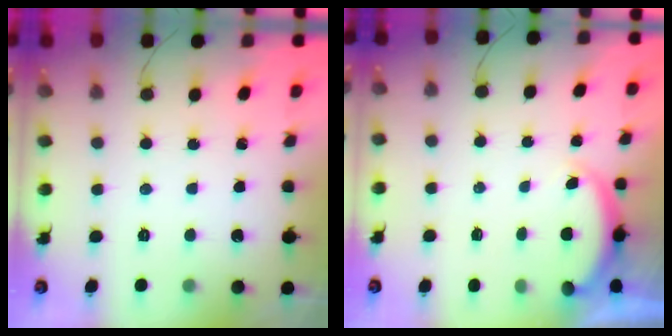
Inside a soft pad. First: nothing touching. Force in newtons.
{"total": 3.0, "press": 2.9, "slide": 0.6}